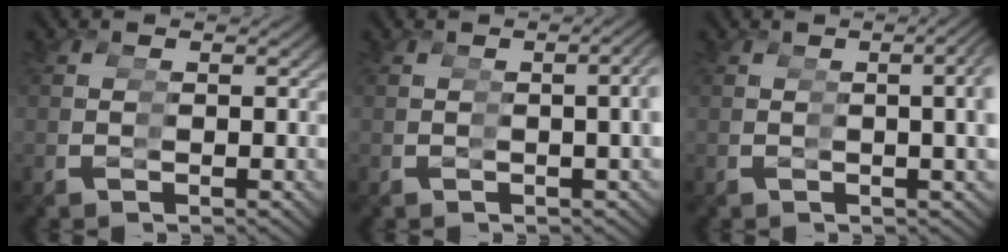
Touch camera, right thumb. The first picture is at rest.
{"total": 3.2, "force": [0.1, 0.5, 3.1], "torque": [-0.031, 0.014, 0.001]}
{"total": 4.5, "force": [0.7, 1.2, 4.3], "torque": [-0.038, 0.021, 0.003]}